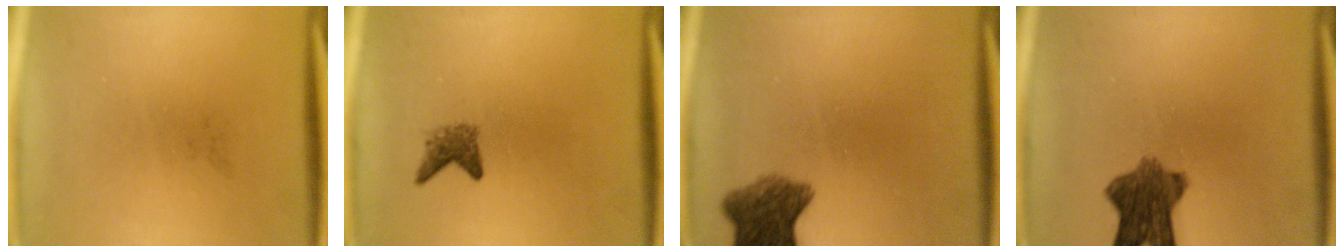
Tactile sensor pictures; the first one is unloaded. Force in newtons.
{"total": 2.0}
{"total": 6.6}
{"total": 8.0}